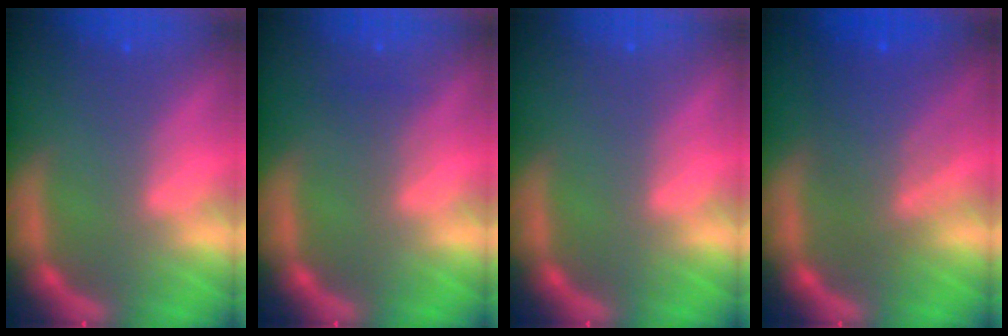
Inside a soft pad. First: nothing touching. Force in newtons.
{"total": 1.5}
{"total": 0.0}
{"total": 6.5}